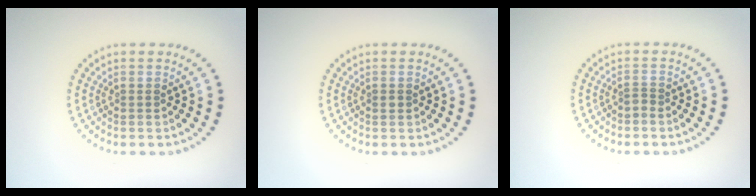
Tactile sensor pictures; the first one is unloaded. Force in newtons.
{"total": 0.7, "press": 0.7, "slide": 0.1}
{"total": 0.6, "press": 0.3, "slide": 0.5}